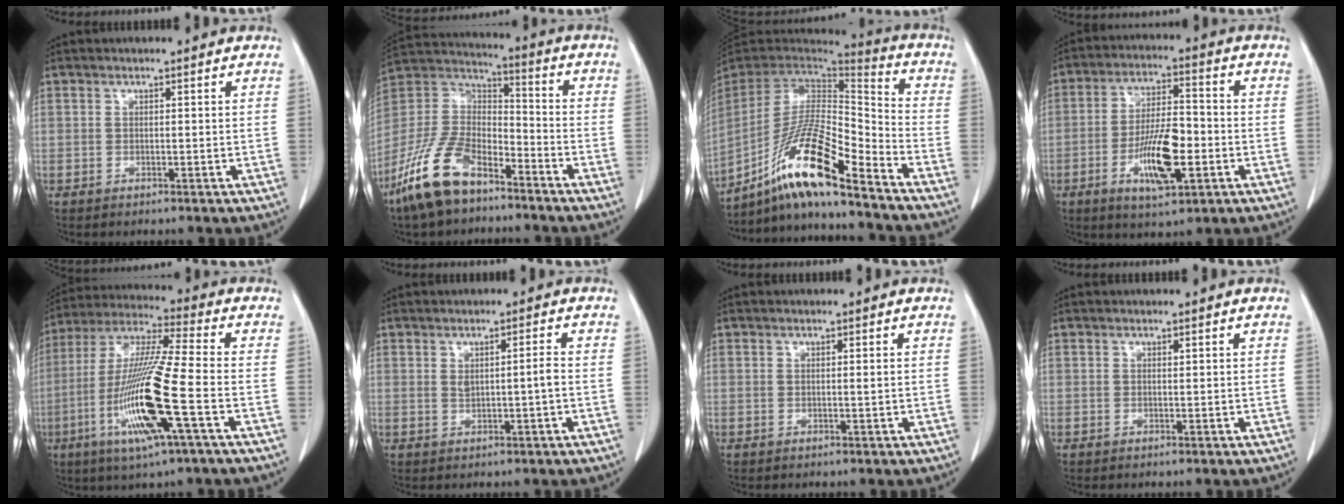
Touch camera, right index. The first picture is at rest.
{"total": 14.7, "force": [-10.0, 6.4, 8.7], "torque": [-0.190, 0.005, -0.196]}
{"total": 17.2, "force": [-11.9, 1.1, 12.4], "torque": [-0.245, -0.005, -0.216]}
{"total": 11.0, "force": [-3.4, 3.0, 10.0], "torque": [-0.190, -0.001, -0.056]}
{"total": 17.0, "force": [-5.3, 0.2, 16.1], "torque": [-0.333, -0.019, -0.106]}
{"total": 2.5, "force": [0.1, 0.2, 2.5], "torque": [-0.046, 0.003, 0.007]}
{"total": 0.6, "force": [0.1, -0.1, 0.6], "torque": [-0.010, -0.002, 0.001]}
{"total": 0.0}